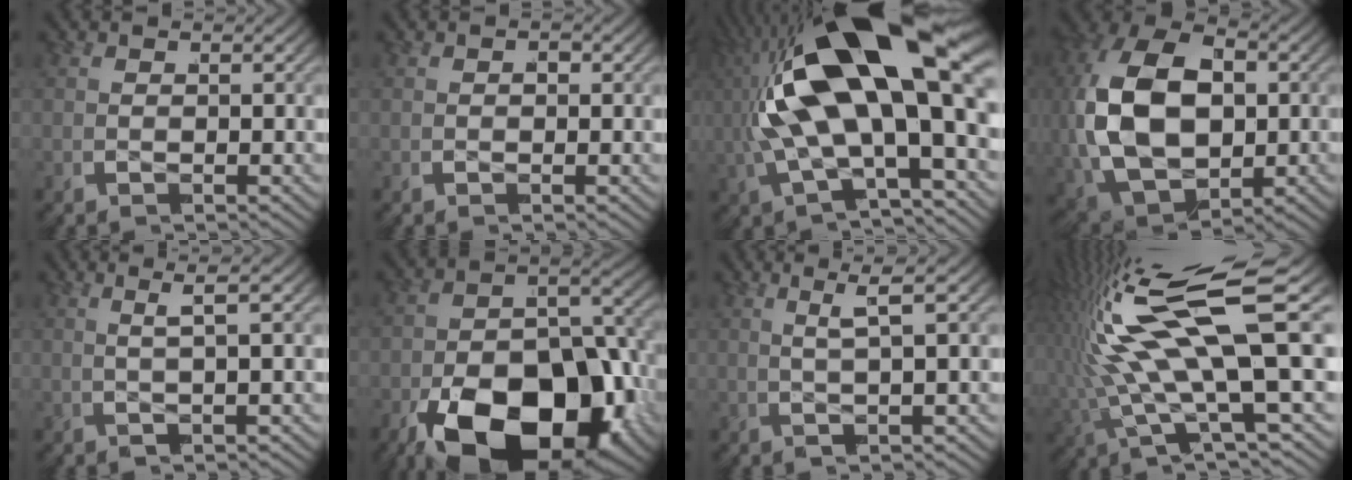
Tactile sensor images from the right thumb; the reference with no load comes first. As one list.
[{"total": 0.7, "force": [-0.3, 0.4, 0.5], "torque": [-0.004, 0.000, -0.005]}, {"total": 17.3, "force": [0.7, 8.9, 14.7], "torque": [-0.299, 0.005, 0.013]}, {"total": 16.2, "force": [-0.8, 11.2, 11.7], "torque": [-0.298, -0.046, 0.011]}, {"total": 1.8, "force": [0.4, -1.5, 0.9], "torque": [-0.016, 0.021, 0.007]}, {"total": 19.5, "force": [-7.3, 11.4, 14.0], "torque": [-0.233, -0.060, -0.092]}, {"total": 2.2, "force": [0.9, -1.3, 1.5], "torque": [-0.022, 0.022, 0.013]}, {"total": 11.6, "force": [1.0, 4.3, 10.7], "torque": [-0.238, 0.012, 0.017]}]